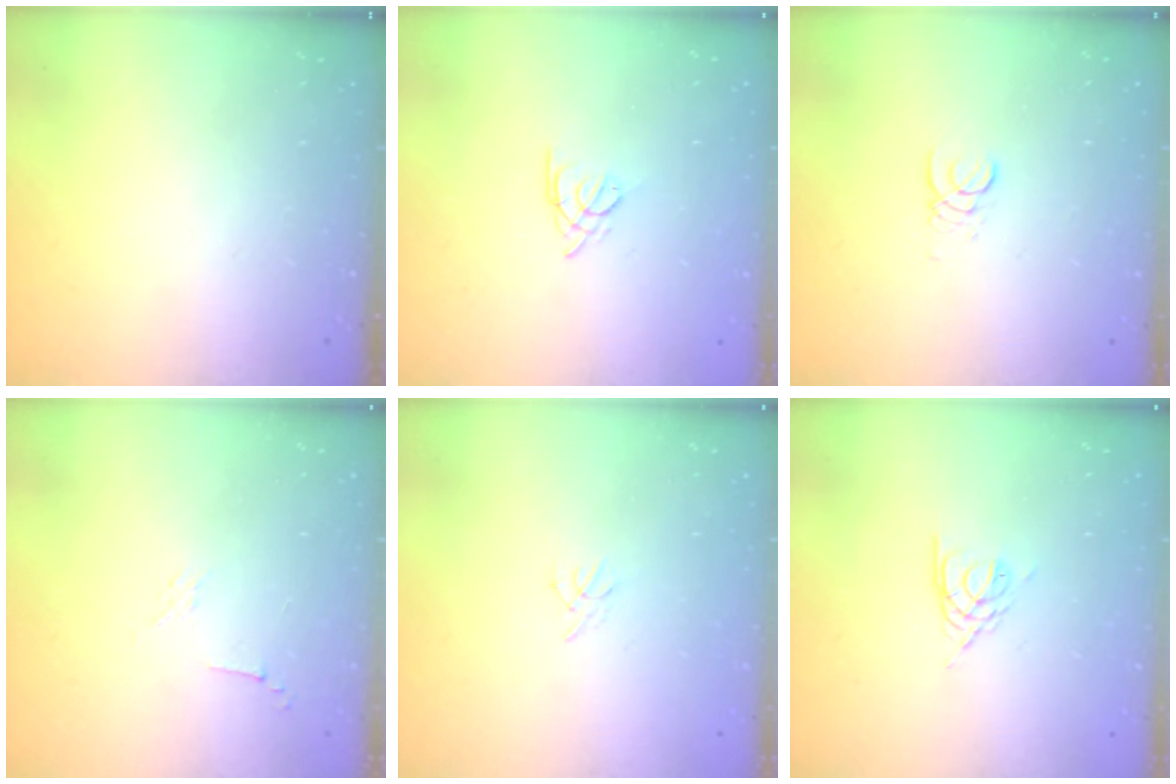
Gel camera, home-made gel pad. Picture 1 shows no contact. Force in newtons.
{"total": 3.4, "press": 3.3, "slide": 0.6}
{"total": 1.4, "press": 1.4, "slide": 0.2}
{"total": 3.3, "press": 3.2, "slide": 0.8}
{"total": 1.3, "press": 1.2, "slide": 0.4}
{"total": 3.4, "press": 3.4, "slide": 0.6}